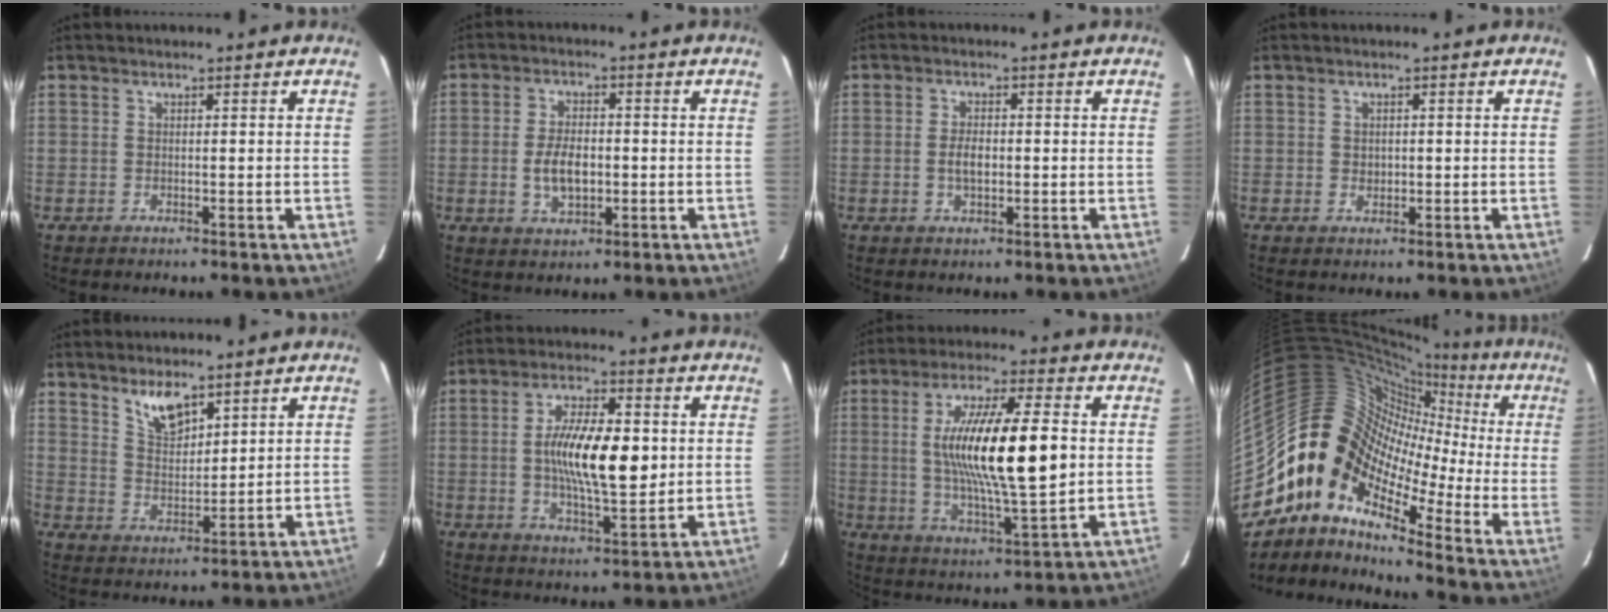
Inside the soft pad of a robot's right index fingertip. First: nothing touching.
{"total": 6.4, "force": [-0.9, 3.4, 5.3], "torque": [-0.106, 0.001, -0.011]}
{"total": 3.0, "force": [-0.2, 1.5, 2.6], "torque": [-0.050, 0.002, -0.003]}
{"total": 1.2, "force": [0.3, 1.0, 0.5], "torque": [-0.005, 0.002, 0.005]}
{"total": 6.3, "force": [4.7, 2.2, 3.6], "torque": [-0.063, 0.002, 0.094]}
{"total": 13.3, "force": [0.8, 4.5, 12.5], "torque": [-0.223, 0.001, 0.013]}
{"total": 18.4, "force": [1.6, 3.9, 18.0], "torque": [-0.323, -0.004, 0.031]}
{"total": 13.6, "force": [-3.7, 9.8, 8.8], "torque": [-0.126, 0.014, -0.101]}